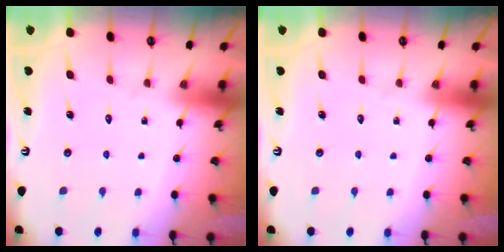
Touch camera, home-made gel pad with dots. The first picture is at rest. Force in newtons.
{"total": 0.0}